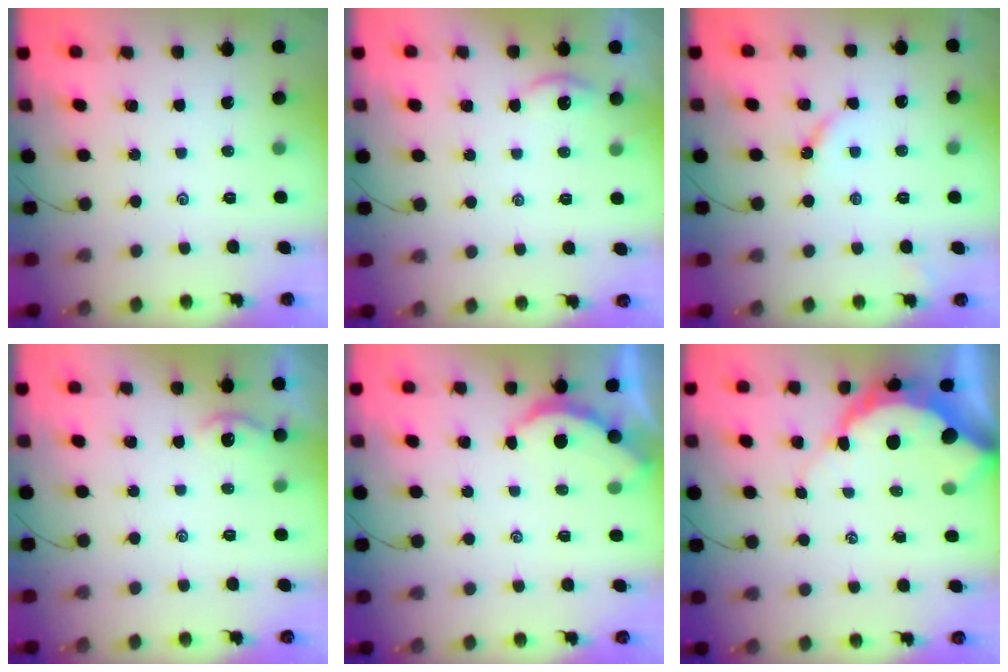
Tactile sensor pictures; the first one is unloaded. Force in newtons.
{"total": 1.9, "press": 1.9, "slide": 0.2}
{"total": 4.6, "press": 4.6, "slide": 0.4}
{"total": 2.5, "press": 2.5, "slide": 0.2}
{"total": 2.3, "press": 2.3, "slide": 0.3}
{"total": 9.4, "press": 9.4, "slide": 1.0}